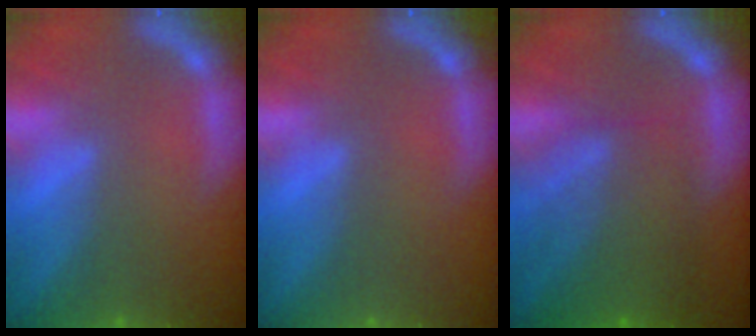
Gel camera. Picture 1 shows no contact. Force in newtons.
{"total": 0.0}
{"total": 7.5}